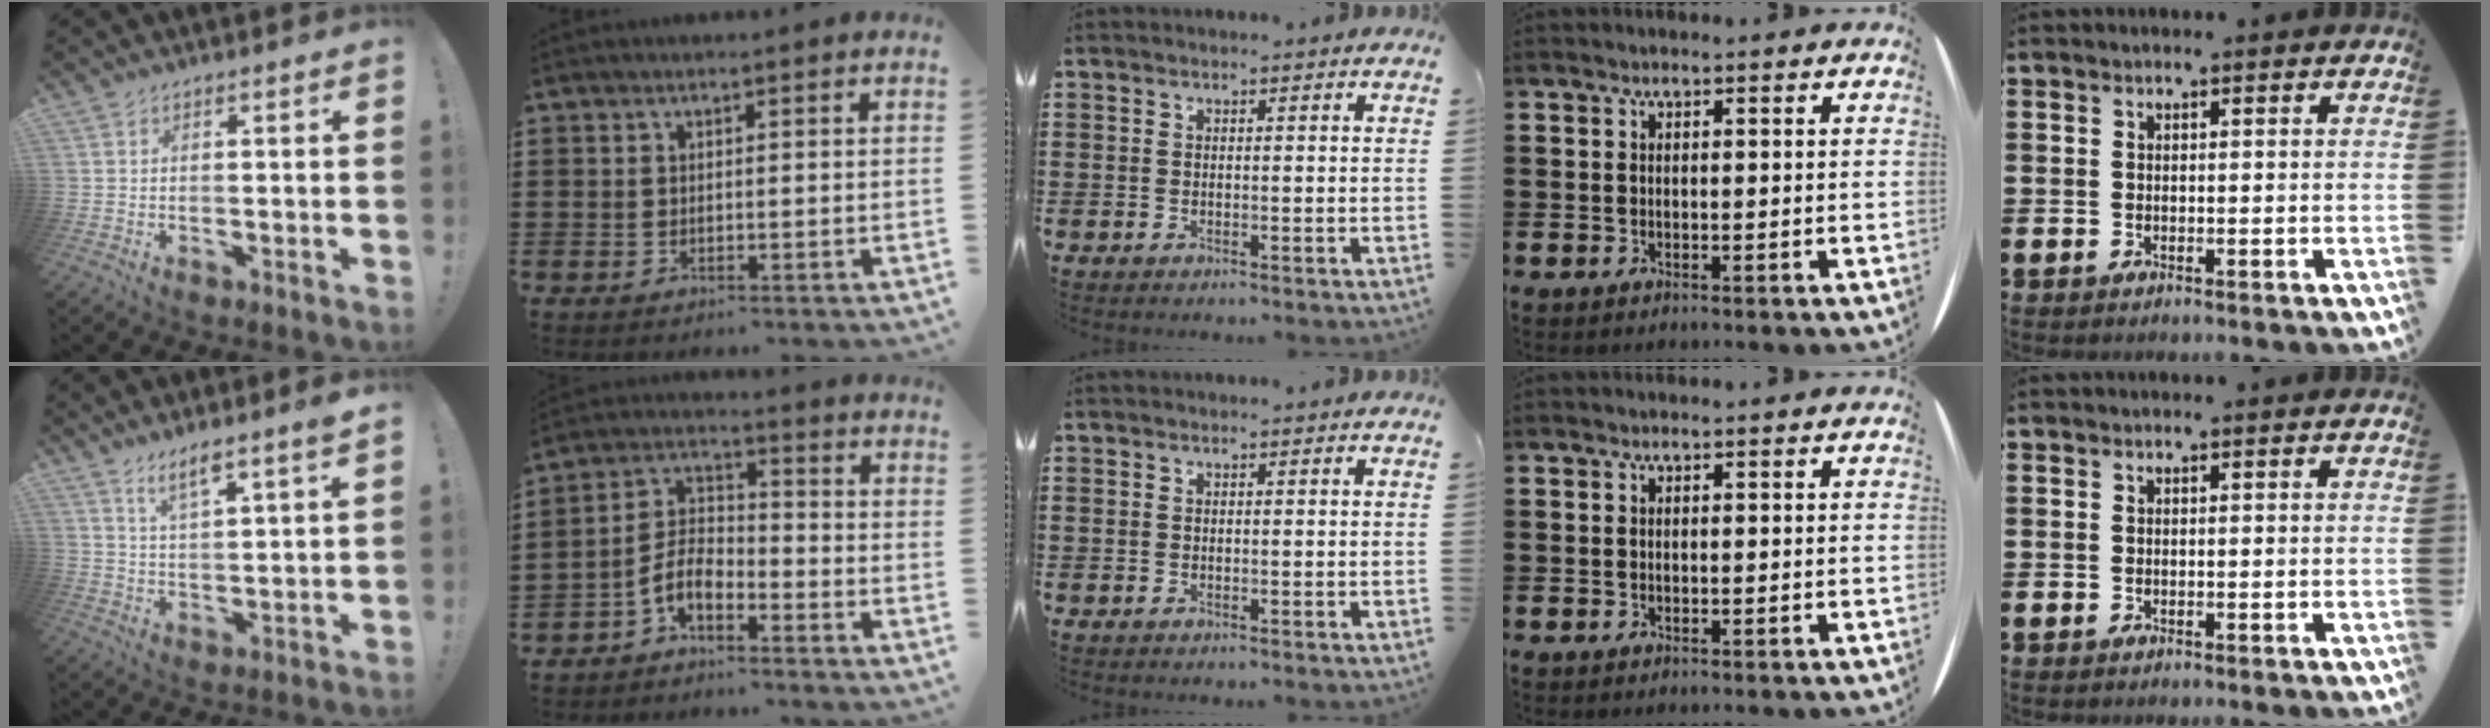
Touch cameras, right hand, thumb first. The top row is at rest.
{"thumb": {"total": 6.2, "force": [5.1, 0.5, 3.5], "torque": [-0.057, -0.032, 0.086]}, "index": {"total": 5.4, "force": [-3.6, 2.4, 3.3], "torque": [-0.091, 0.003, -0.078]}}